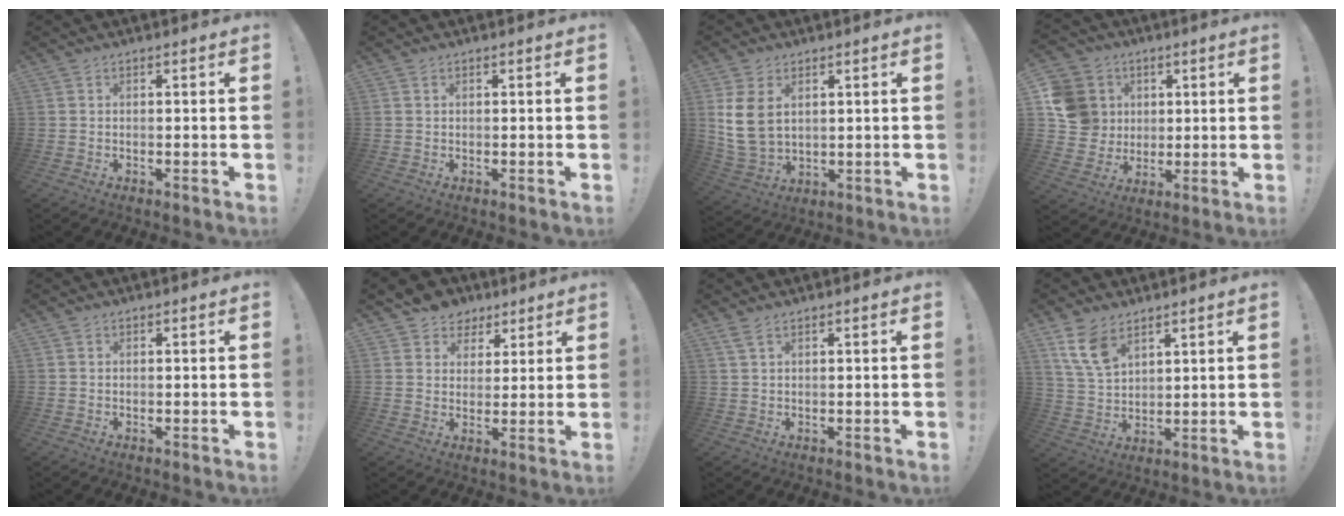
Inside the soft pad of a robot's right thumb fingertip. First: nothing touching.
{"total": 0.0}
{"total": 9.4, "force": [3.2, 6.3, 6.2], "torque": [-0.114, -0.012, 0.062]}
{"total": 13.3, "force": [2.8, 12.2, 4.6], "torque": [-0.069, -0.005, 0.065]}
{"total": 0.0}
{"total": 6.9, "force": [3.7, 5.8, 0.9], "torque": [-0.014, -0.021, 0.075]}
{"total": 2.3, "force": [1.5, 0.7, 1.6], "torque": [-0.041, 0.003, 0.029]}
{"total": 9.8, "force": [6.1, 5.4, 5.3], "torque": [-0.101, -0.023, 0.123]}